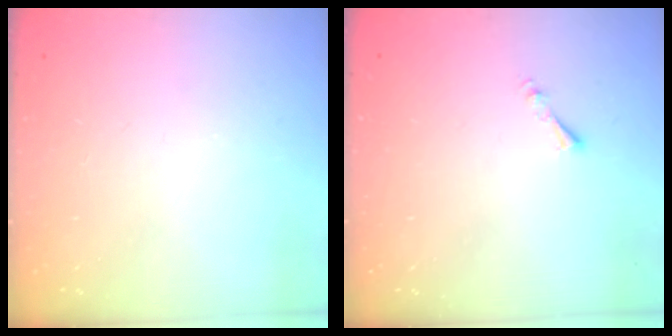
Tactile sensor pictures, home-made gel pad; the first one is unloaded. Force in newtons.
{"total": 0.8, "press": 0.7, "slide": 0.3}